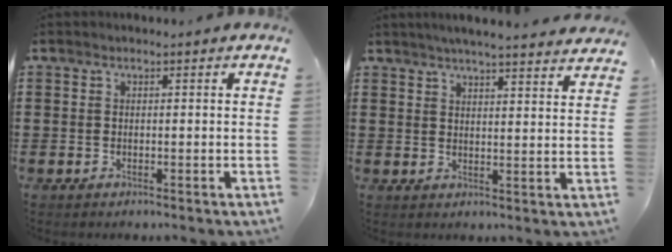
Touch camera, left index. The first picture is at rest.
{"total": 4.2, "force": [4.0, -0.4, 1.1], "torque": [-0.035, -0.017, 0.072]}